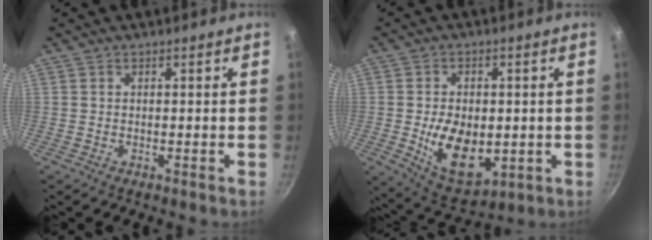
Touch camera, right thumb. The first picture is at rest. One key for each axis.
{"total": 13.2, "fx": -1.5, "fy": 8.5, "fz": 10.0, "tx": -0.138, "ty": -0.016, "tz": -0.008}